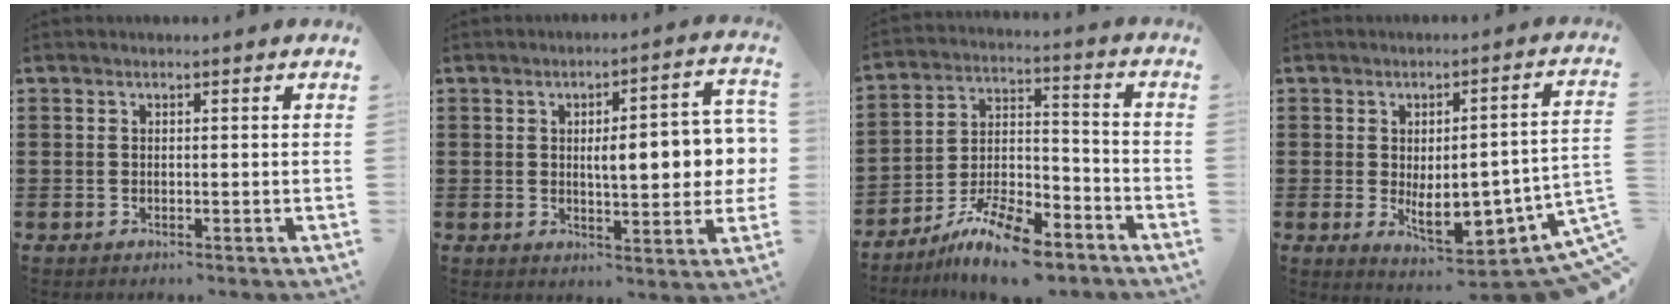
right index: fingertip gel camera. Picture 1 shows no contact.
{"total": 8.3, "force": [0.4, 2.3, 8.0], "torque": [-0.114, -0.008, -0.003]}
{"total": 11.5, "force": [-9.0, 3.0, 6.6], "torque": [-0.123, 0.031, -0.171]}
{"total": 9.0, "force": [-3.1, 3.2, 7.8], "torque": [-0.104, -0.017, -0.054]}